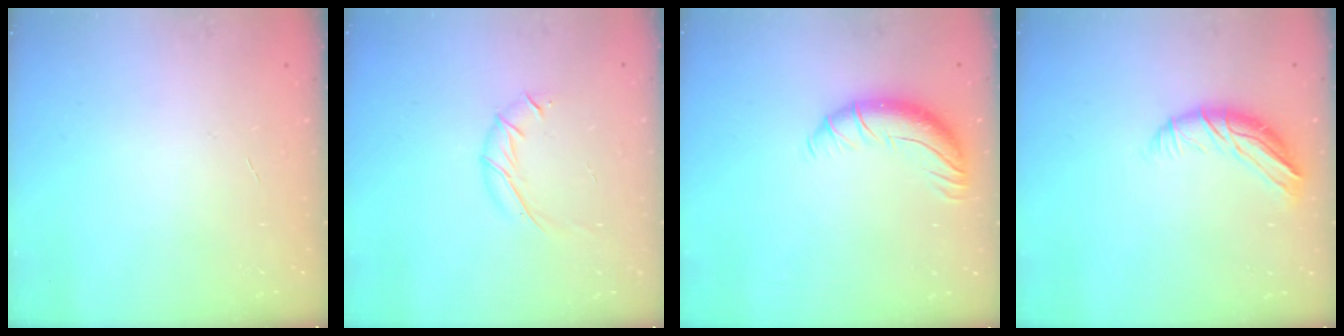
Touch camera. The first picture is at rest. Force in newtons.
{"total": 8.6, "press": 8.4, "slide": 1.4}
{"total": 10.3, "press": 10.1, "slide": 2.3}
{"total": 9.8, "press": 9.7, "slide": 1.3}